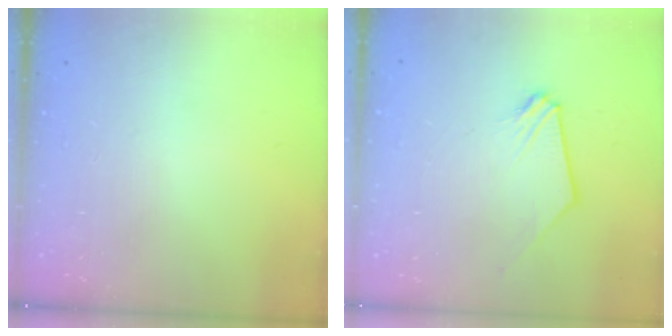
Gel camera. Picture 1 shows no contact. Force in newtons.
{"total": 0.9, "press": 0.9, "slide": 0.1}